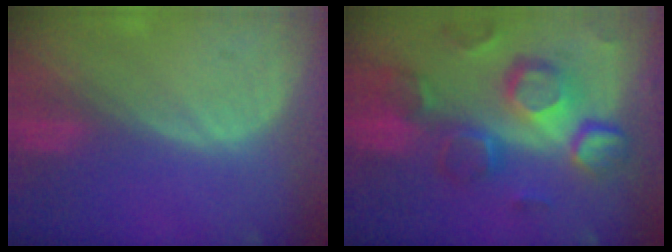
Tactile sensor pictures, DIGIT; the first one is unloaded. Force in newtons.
{"total": 12.1, "press": 10.5, "slide": 6.0}